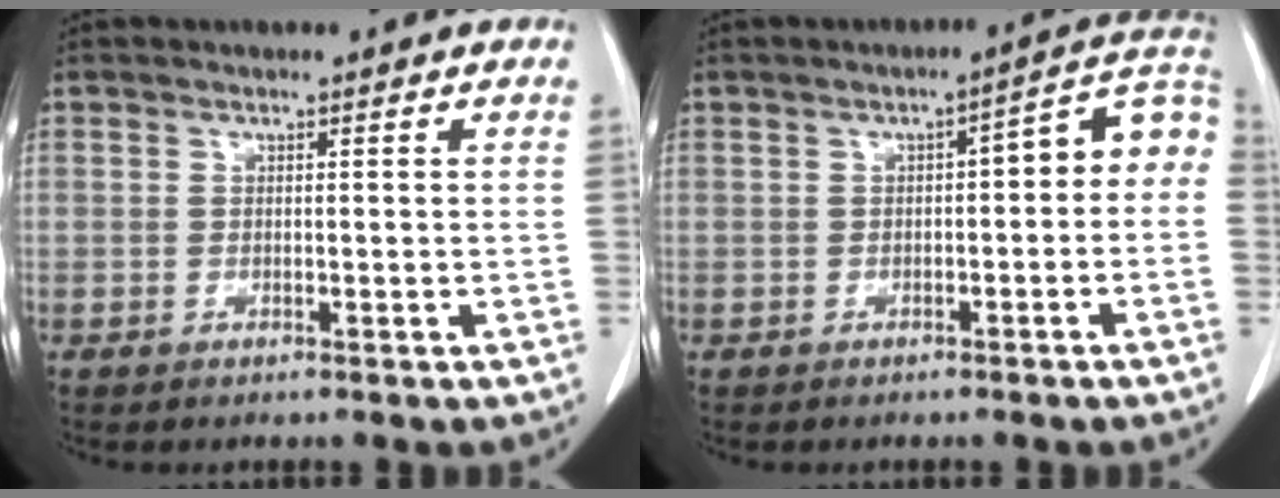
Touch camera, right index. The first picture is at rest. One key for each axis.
{"total": 7.5, "fx": -0.4, "fy": 2.6, "fz": 7.0, "tx": -0.090, "ty": 0.040, "tz": -0.008}